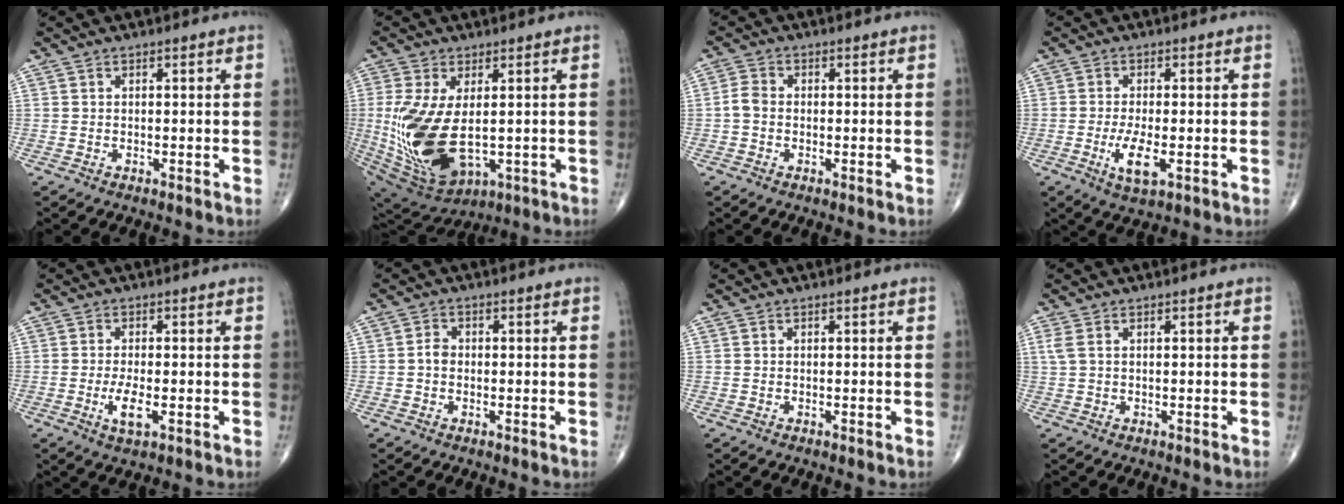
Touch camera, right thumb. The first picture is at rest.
{"total": 17.7, "force": [-1.0, 9.4, 14.9], "torque": [-0.311, -0.020, 0.011]}
{"total": 2.6, "force": [-0.6, 1.9, 1.7], "torque": [-0.032, 0.007, -0.019]}
{"total": 5.9, "force": [-1.7, 2.1, 5.2], "torque": [-0.100, -0.009, -0.027]}
{"total": 4.4, "force": [-1.2, 1.5, 4.0], "torque": [-0.080, -0.006, -0.021]}
{"total": 1.9, "force": [-0.3, 1.5, 1.1], "torque": [-0.013, 0.007, -0.009]}
{"total": 0.0}
{"total": 1.6, "force": [0.6, 0.7, 1.4], "torque": [-0.043, 0.013, 0.020]}